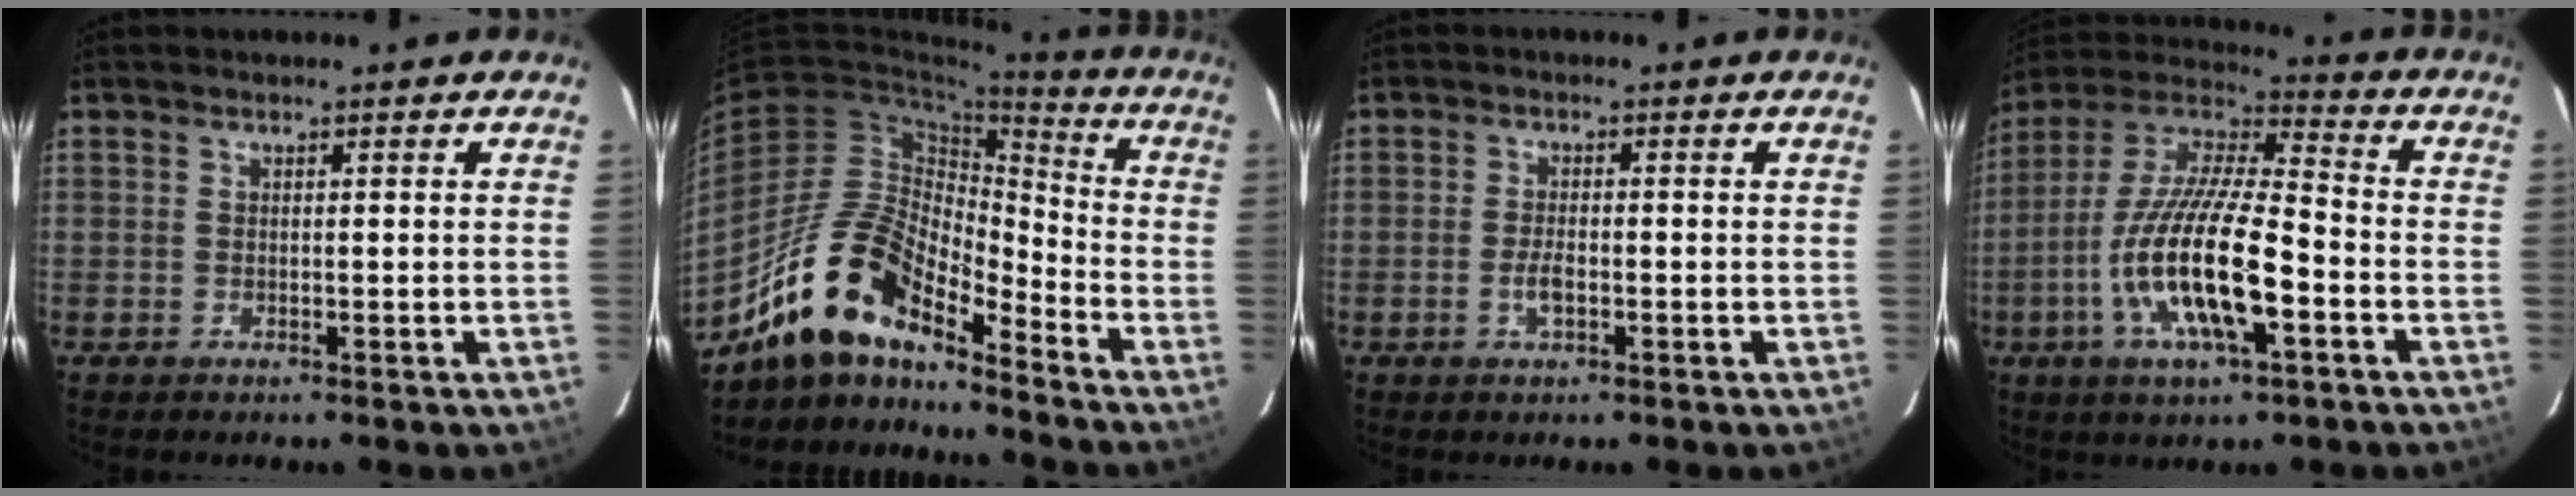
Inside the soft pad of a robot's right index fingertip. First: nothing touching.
{"total": 15.5, "force": [-12.7, 4.8, 7.6], "torque": [-0.139, 0.008, -0.246]}
{"total": 2.9, "force": [-1.0, 1.3, 2.3], "torque": [-0.049, -0.001, -0.018]}
{"total": 19.1, "force": [-6.3, 5.3, 17.2], "torque": [-0.342, -0.016, -0.125]}